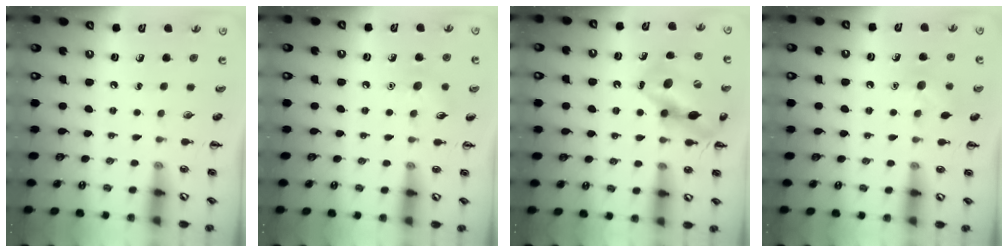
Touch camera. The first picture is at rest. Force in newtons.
{"total": 6.5, "press": 6.3, "slide": 1.4}
{"total": 15.2, "press": 15.0, "slide": 2.2}
{"total": 7.8, "press": 7.8, "slide": 1.2}